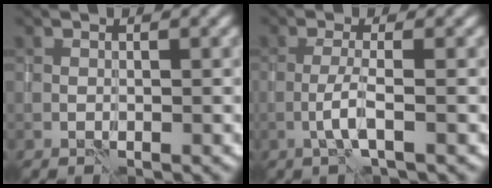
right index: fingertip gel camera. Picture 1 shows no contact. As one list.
[{"total": 2.1, "force": [-0.9, -0.2, 1.9], "torque": [-0.042, 0.007, -0.024]}]